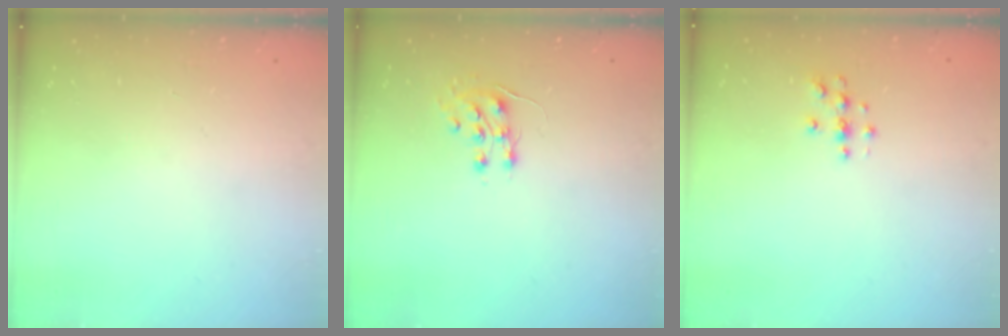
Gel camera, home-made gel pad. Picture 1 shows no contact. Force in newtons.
{"total": 7.4, "press": 7.4, "slide": 0.7}
{"total": 3.9, "press": 3.9, "slide": 0.4}